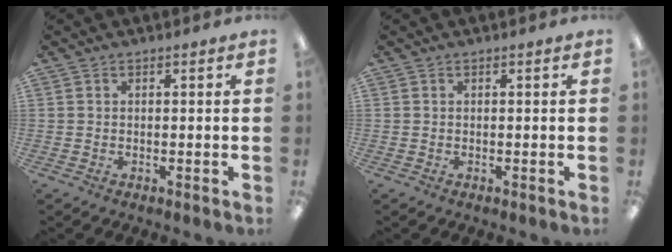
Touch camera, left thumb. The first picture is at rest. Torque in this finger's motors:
{"motor_torque": [-0.01, -0.01, 0.03, 0.00, 0.00]}